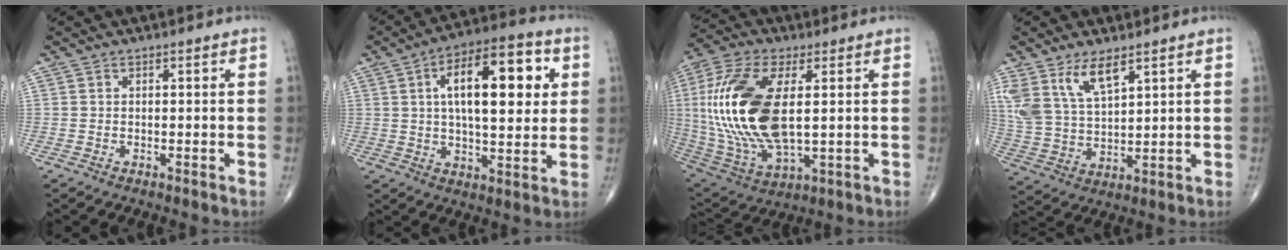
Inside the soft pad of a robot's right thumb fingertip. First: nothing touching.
{"total": 18.6, "force": [4.6, 7.8, 16.2], "torque": [-0.225, 0.006, 0.065]}
{"total": 23.2, "force": [2.4, 10.8, 20.4], "torque": [-0.444, -0.014, 0.050]}
{"total": 10.5, "force": [6.4, 4.3, 7.2], "torque": [-0.140, -0.023, 0.139]}